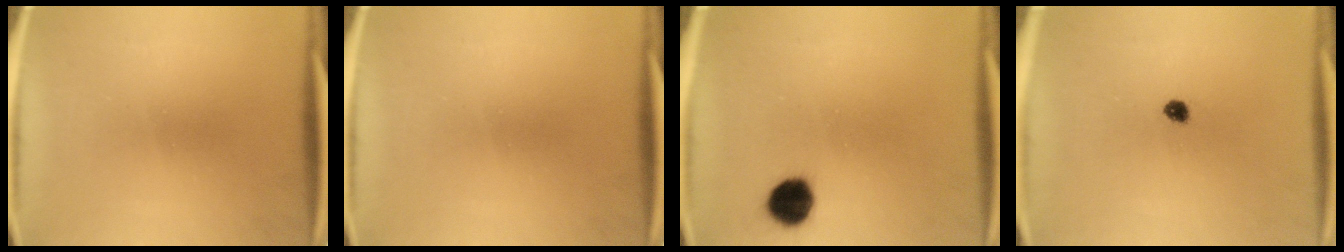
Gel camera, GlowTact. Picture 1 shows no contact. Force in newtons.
{"total": 0.0}
{"total": 6.9}
{"total": 1.9}